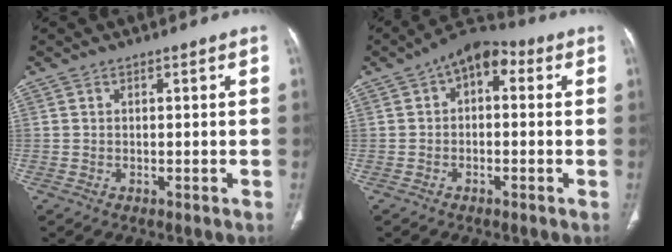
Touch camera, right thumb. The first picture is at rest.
{"total": 7.7, "force": [1.9, 4.6, 5.9], "torque": [-0.056, 0.027, 0.015]}